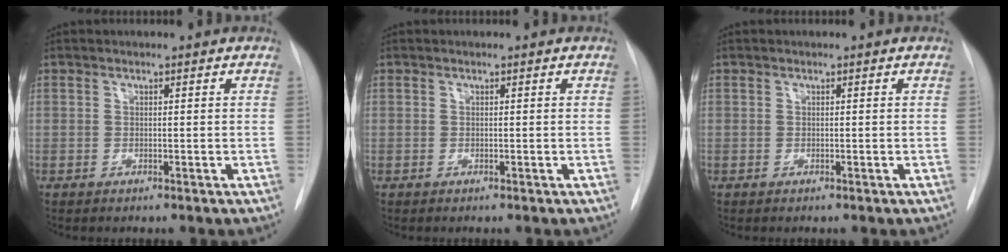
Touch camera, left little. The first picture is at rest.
{"total": 0.0}
{"total": 0.0}